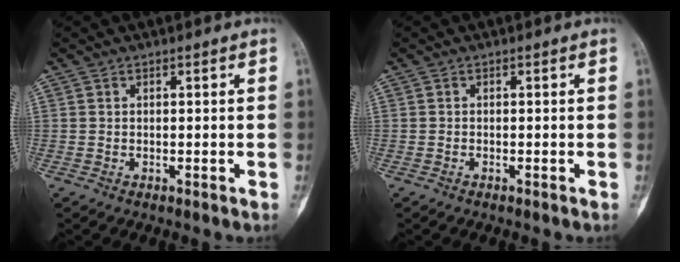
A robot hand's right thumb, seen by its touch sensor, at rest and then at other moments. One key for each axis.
{"total": 0.0}